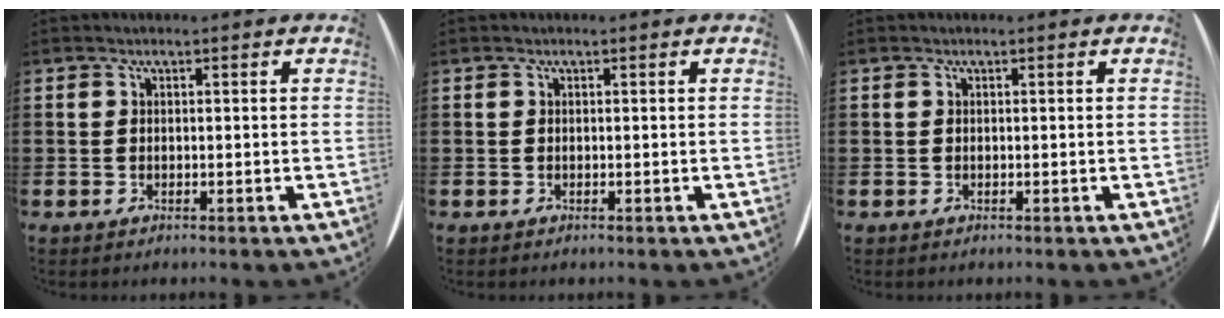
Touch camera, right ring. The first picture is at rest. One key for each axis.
{"total": 0.0}
{"total": 0.0}